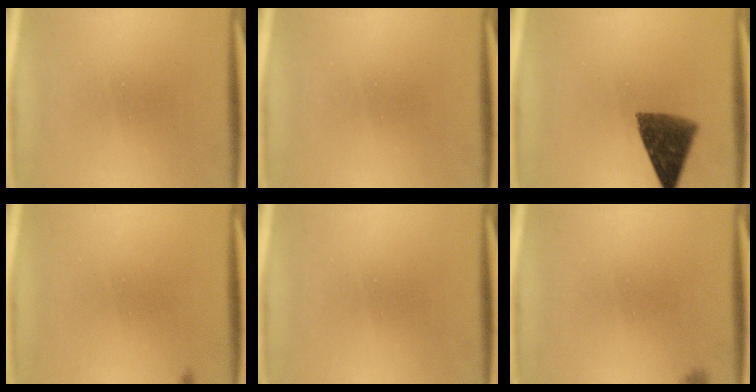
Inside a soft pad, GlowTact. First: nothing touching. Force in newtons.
{"total": 0.0}
{"total": 9.6}
{"total": 0.6}
{"total": 0.0}
{"total": 1.0}